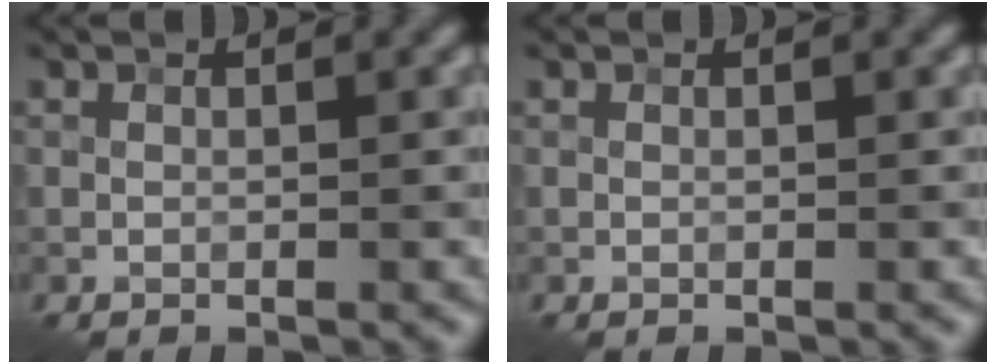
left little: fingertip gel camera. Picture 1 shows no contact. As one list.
[{"total": 0.0}]